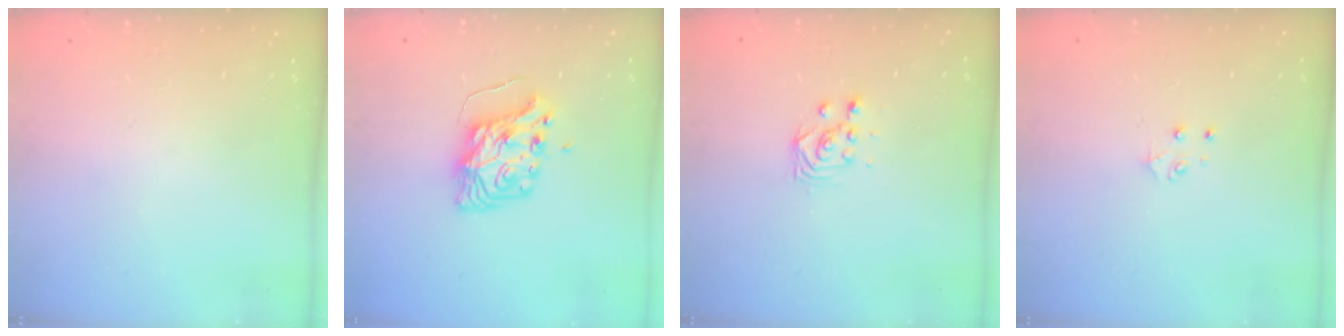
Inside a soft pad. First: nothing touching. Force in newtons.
{"total": 8.9, "press": 8.9, "slide": 0.3}
{"total": 2.9, "press": 2.9, "slide": 0.4}
{"total": 3.7, "press": 3.7, "slide": 0.4}